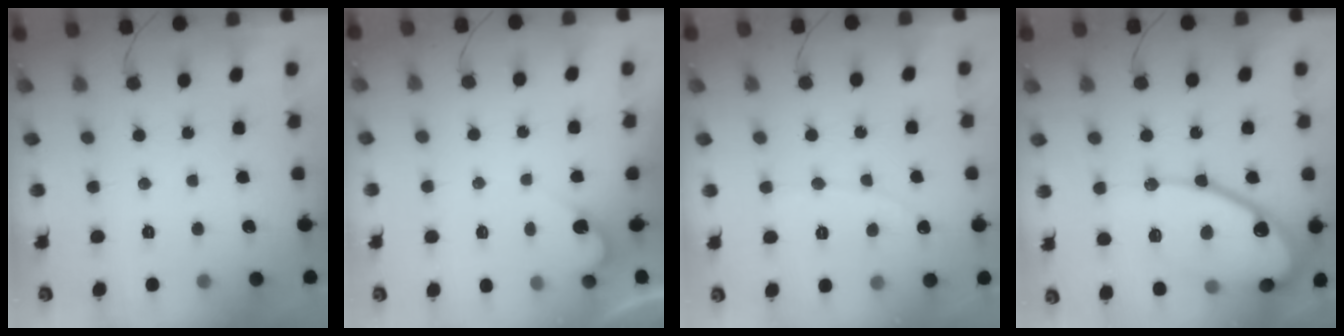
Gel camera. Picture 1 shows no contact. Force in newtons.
{"total": 2.7, "press": 2.7, "slide": 0.2}
{"total": 1.9, "press": 1.8, "slide": 0.2}
{"total": 20.5, "press": 20.4, "slide": 2.0}